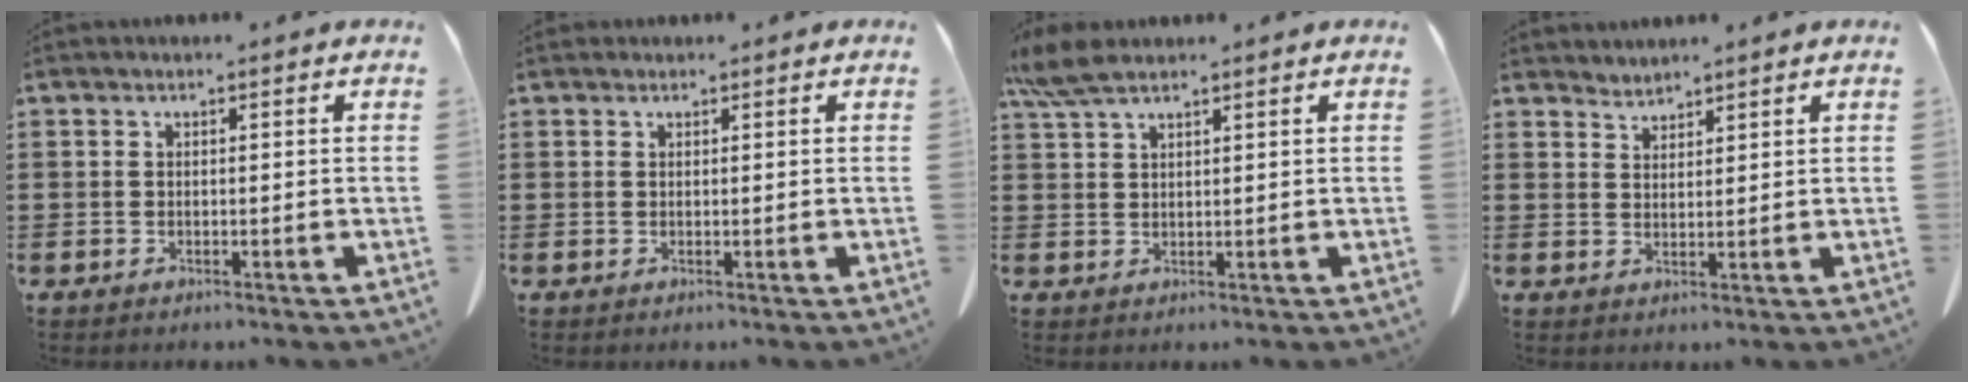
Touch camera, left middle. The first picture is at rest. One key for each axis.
{"total": 0.6, "fx": 0.6, "fy": 0.3, "fz": 0.0, "tx": -0.002, "ty": 0.001, "tz": 0.011}
{"total": 4.9, "fx": 3.6, "fy": 1.2, "fz": 3.0, "tx": -0.076, "ty": -0.001, "tz": 0.066}
{"total": 2.2, "fx": 2.2, "fy": 0.0, "fz": -0.4, "tx": 0.001, "ty": -0.007, "tz": 0.042}